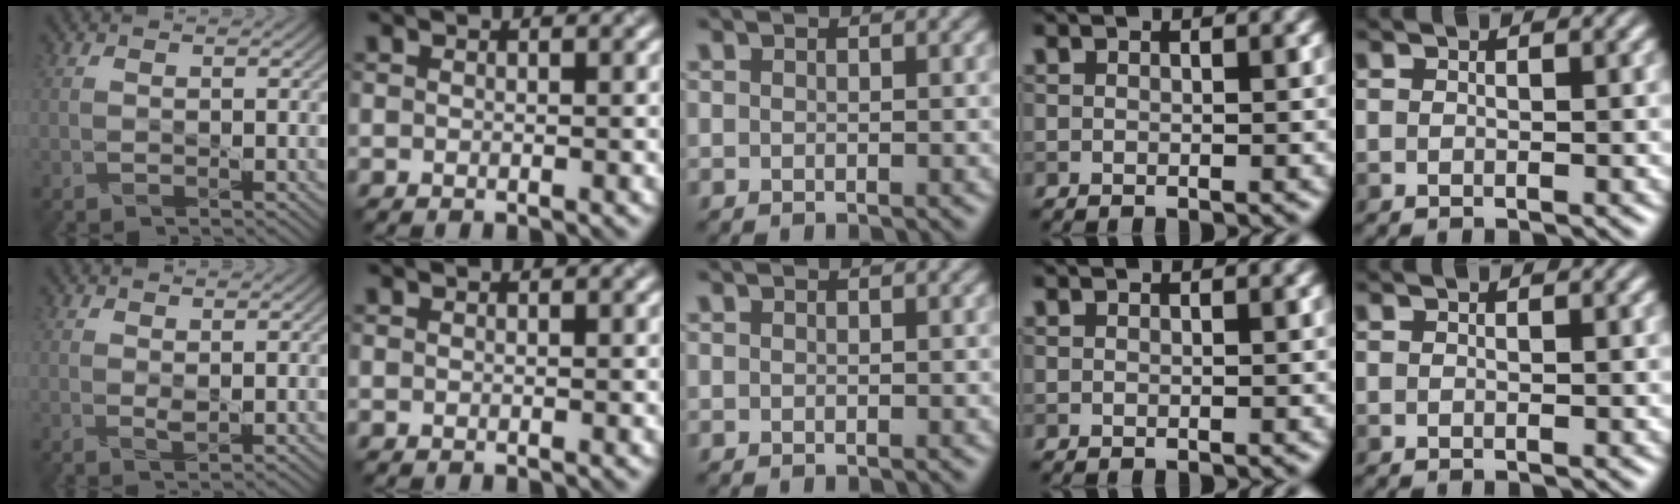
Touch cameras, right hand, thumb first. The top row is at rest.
{"thumb": {"total": 1.0, "force": [0.6, 0.3, 0.7], "torque": [-0.016, -0.003, 0.015]}}